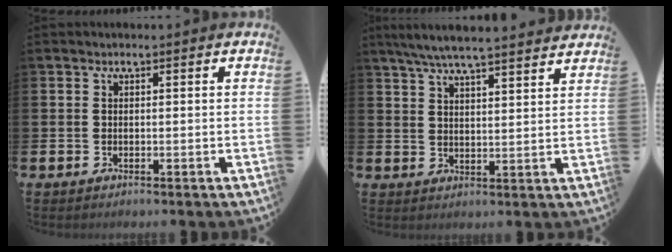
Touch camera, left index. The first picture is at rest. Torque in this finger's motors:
{"motor_torque": [0.70, -1.44, 0.79, 0.21]}